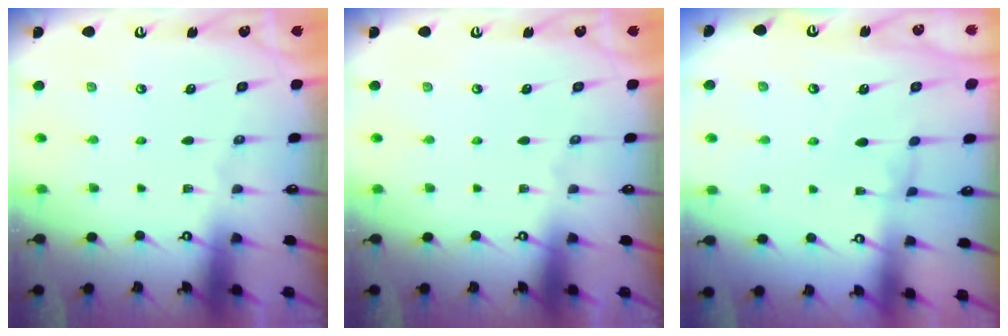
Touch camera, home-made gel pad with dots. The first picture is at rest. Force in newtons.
{"total": 0.0}
{"total": 1.6, "press": 1.5, "slide": 0.5}